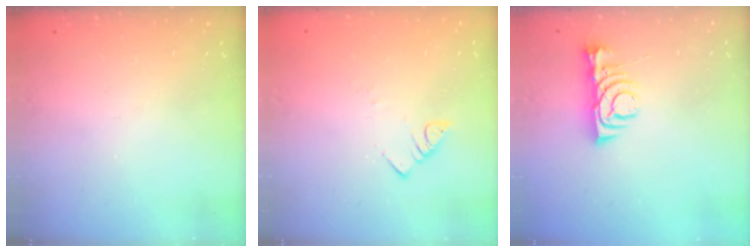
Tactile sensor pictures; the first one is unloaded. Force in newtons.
{"total": 2.8, "press": 2.8, "slide": 0.2}
{"total": 7.0, "press": 7.0, "slide": 0.8}